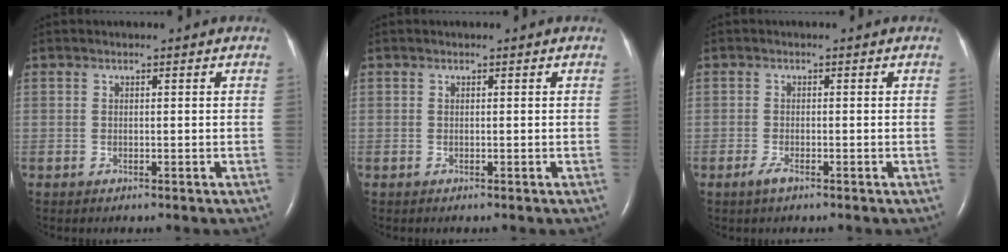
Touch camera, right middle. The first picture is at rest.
{"total": 0.0}
{"total": 1.6, "force": [-1.1, 0.3, 1.2], "torque": [-0.032, -0.004, -0.021]}